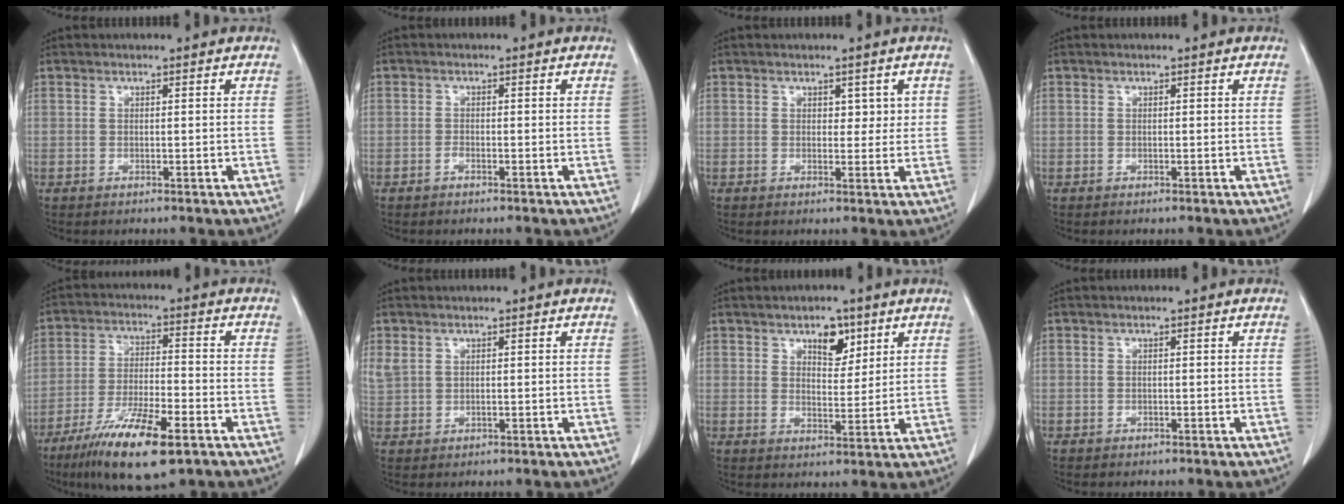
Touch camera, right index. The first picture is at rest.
{"total": 0.6, "force": [-0.4, 0.2, 0.4], "torque": [-0.005, 0.002, -0.006]}
{"total": 2.3, "force": [0.9, 1.5, 1.5], "torque": [-0.012, -0.002, 0.012]}
{"total": 0.0}
{"total": 13.4, "force": [-8.0, 2.3, 10.5], "torque": [-0.195, -0.027, -0.136]}
{"total": 2.1, "force": [0.9, 1.4, 1.2], "torque": [-0.042, 0.015, 0.028]}
{"total": 5.1, "force": [3.0, 2.6, 3.2], "torque": [-0.046, 0.001, 0.047]}
{"total": 0.0}